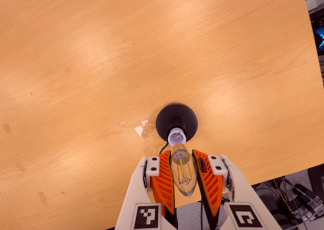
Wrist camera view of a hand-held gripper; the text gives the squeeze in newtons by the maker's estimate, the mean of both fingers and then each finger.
{"total": 22.7, "left": 24.7, "right": 20.6}